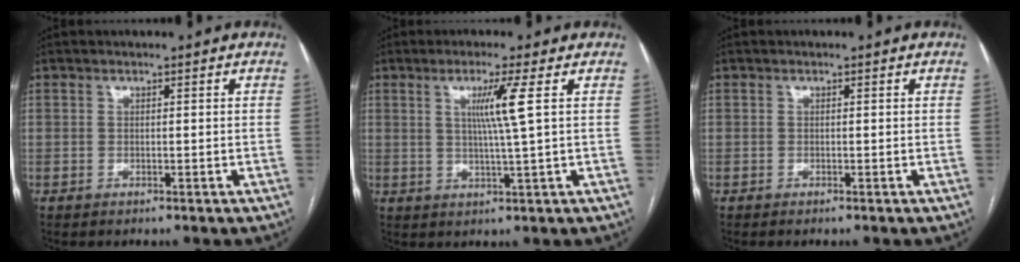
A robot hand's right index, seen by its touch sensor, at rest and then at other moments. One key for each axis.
{"total": 5.4, "fx": 1.4, "fy": -1.5, "fz": 5.0, "tx": -0.094, "ty": -0.005, "tz": 0.028}
{"total": 0.0}